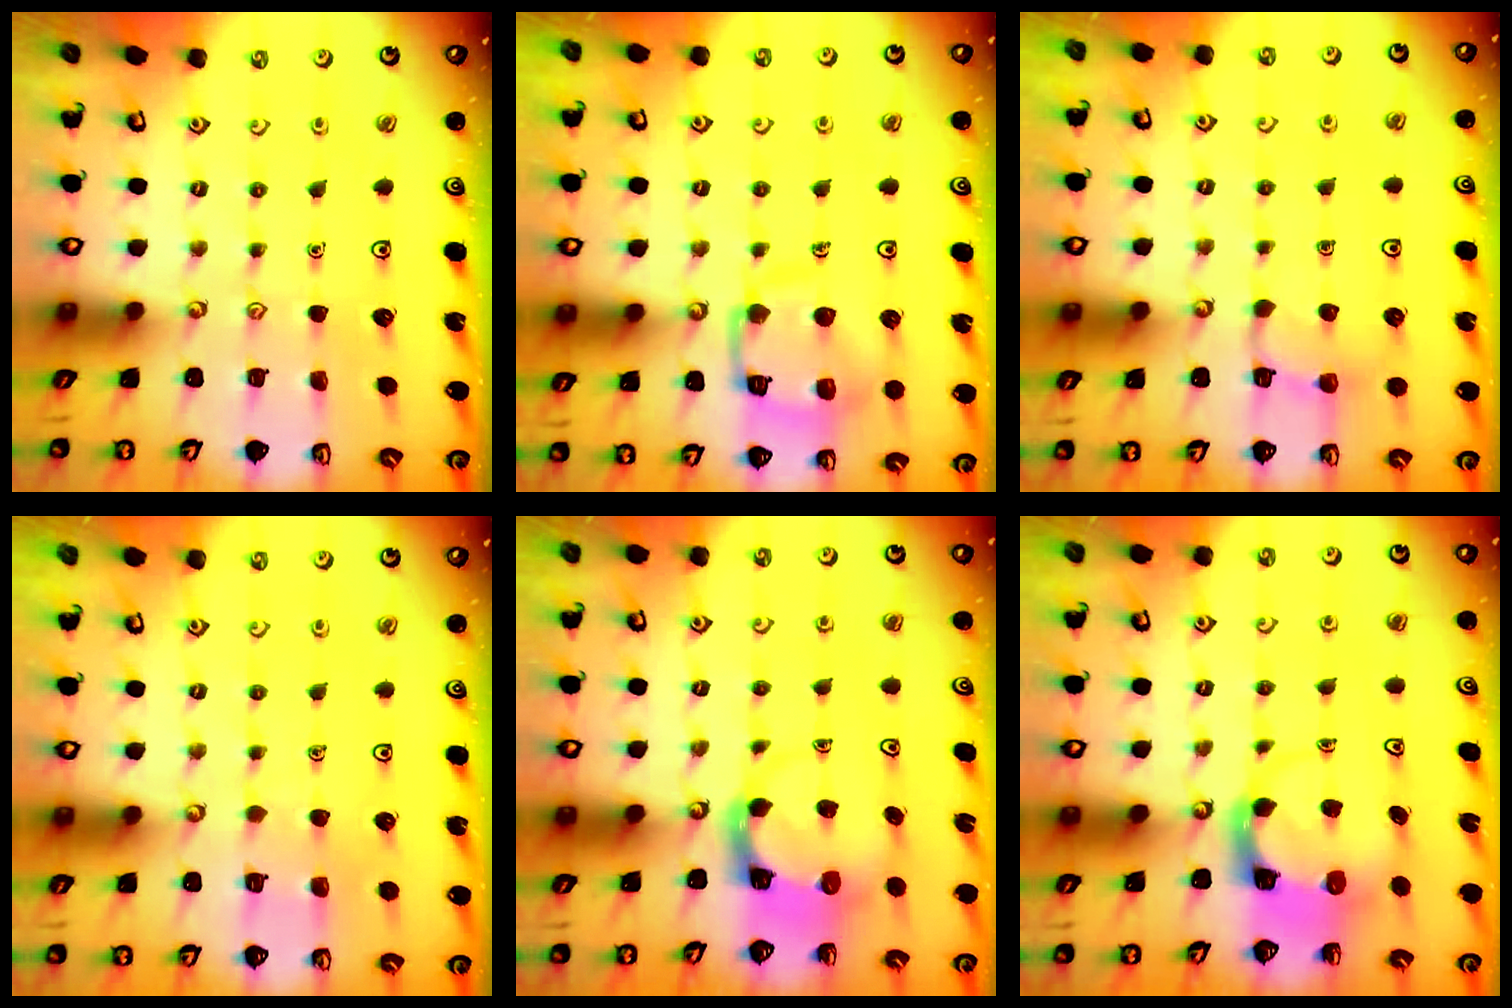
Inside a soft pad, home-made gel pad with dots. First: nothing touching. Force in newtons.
{"total": 12.1, "press": 12.0, "slide": 1.3}
{"total": 3.5, "press": 3.5, "slide": 0.6}
{"total": 3.3, "press": 3.3, "slide": 0.3}
{"total": 3.7, "press": 3.7, "slide": 0.4}
{"total": 3.6, "press": 3.5, "slide": 0.4}